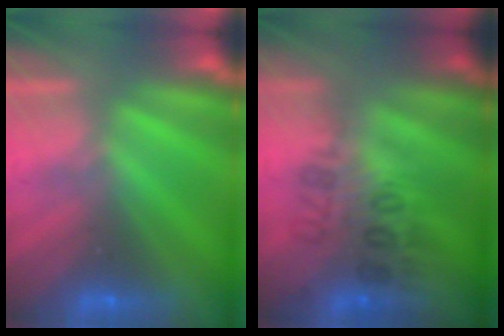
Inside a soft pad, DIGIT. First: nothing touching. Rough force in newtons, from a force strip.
{"total": 2.9}